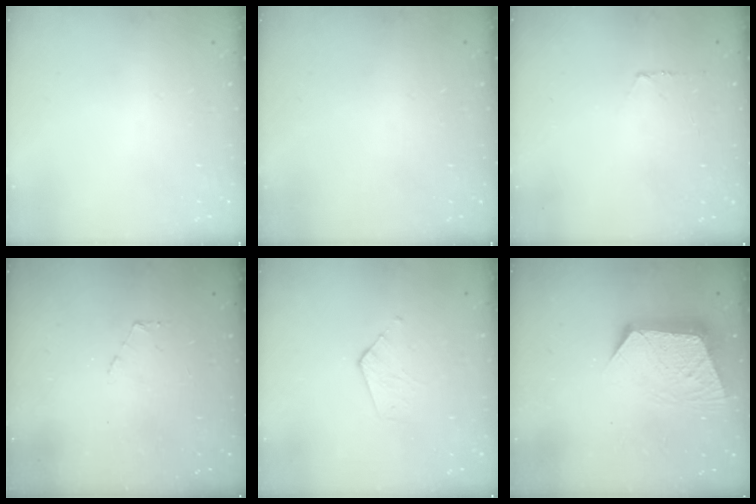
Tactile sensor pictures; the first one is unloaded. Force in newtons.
{"total": 0.0}
{"total": 5.3, "press": 5.2, "slide": 0.6}
{"total": 3.5, "press": 3.5, "slide": 0.4}
{"total": 3.7, "press": 3.7, "slide": 0.4}
{"total": 10.4, "press": 10.4, "slide": 0.7}